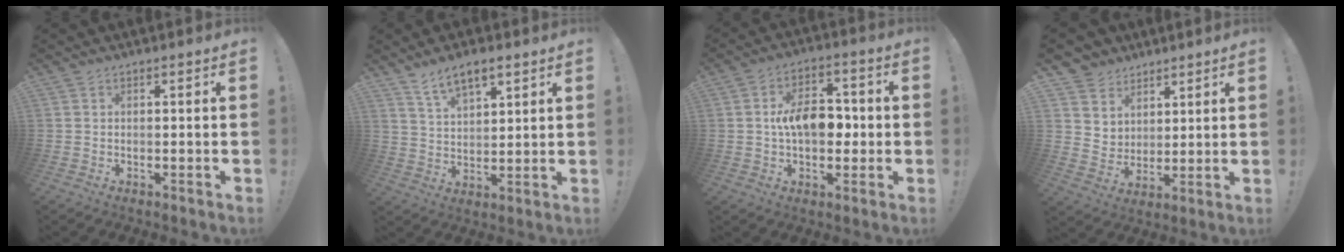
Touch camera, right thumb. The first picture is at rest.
{"total": 8.2, "force": [5.6, 3.7, 4.8], "torque": [-0.071, -0.026, 0.102]}
{"total": 12.0, "force": [-0.1, 7.4, 9.4], "torque": [-0.153, 0.008, -0.003]}
{"total": 7.7, "force": [4.3, 6.3, 0.4], "torque": [-0.008, -0.039, 0.092]}